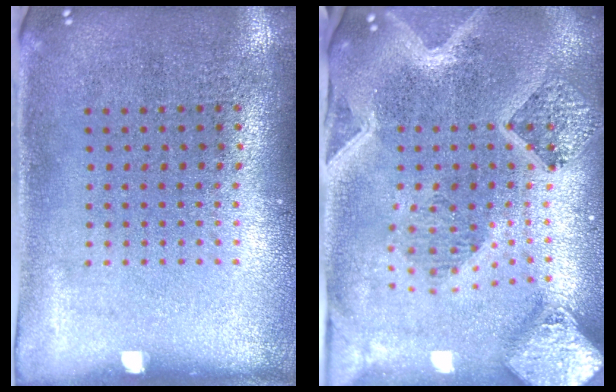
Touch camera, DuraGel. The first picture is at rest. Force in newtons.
{"total": 4.1, "press": 3.1, "slide": 2.6}